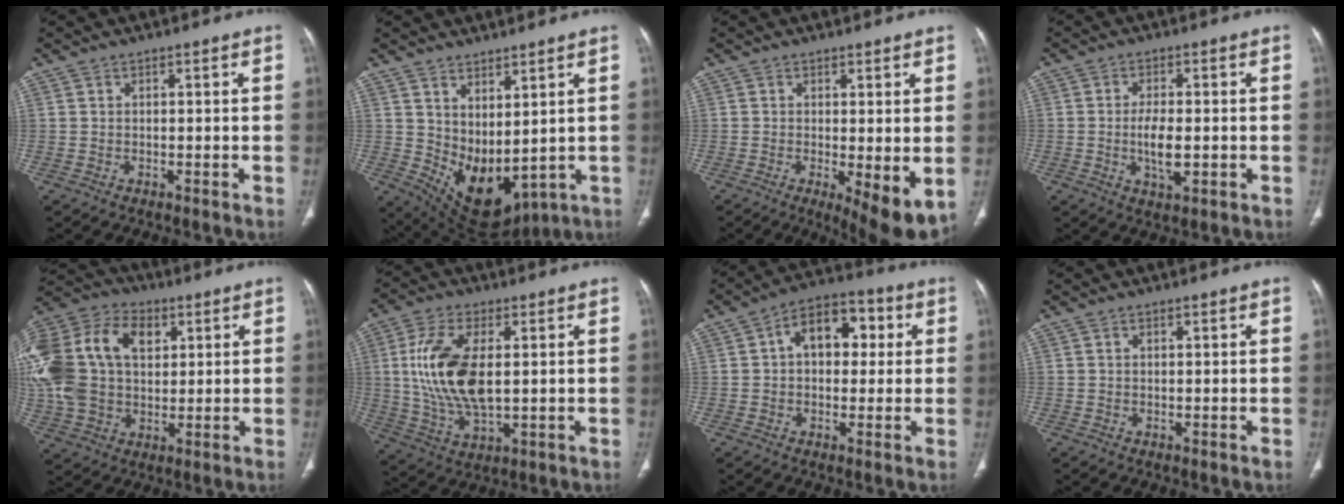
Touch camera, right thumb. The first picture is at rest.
{"total": 12.1, "force": [2.0, 6.5, 10.0], "torque": [-0.151, -0.032, 0.071]}
{"total": 8.3, "force": [-1.4, 2.5, 7.8], "torque": [-0.116, -0.026, -0.017]}
{"total": 6.0, "force": [-0.9, 2.7, 5.3], "torque": [-0.092, -0.006, -0.014]}
{"total": 26.5, "force": [6.5, 18.1, 18.3], "torque": [-0.411, 0.046, 0.126]}
{"total": 15.2, "force": [1.8, 7.5, 13.1], "torque": [-0.267, -0.010, 0.041]}
{"total": 11.2, "force": [2.2, 7.5, 8.1], "torque": [-0.083, 0.026, 0.024]}
{"total": 0.6, "force": [0.2, 0.4, 0.4], "torque": [-0.007, -0.001, 0.004]}